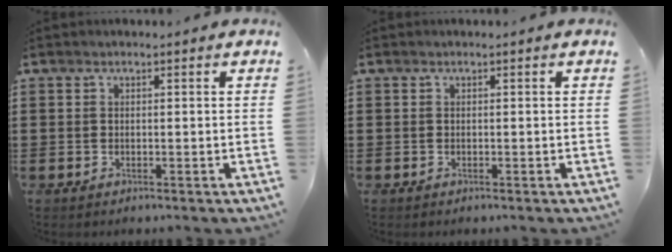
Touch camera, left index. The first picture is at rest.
{"total": 0.0}